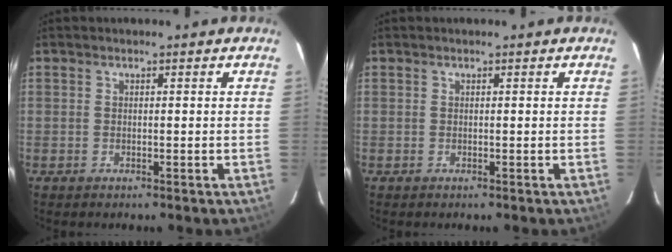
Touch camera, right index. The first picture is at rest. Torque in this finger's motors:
{"motor_torque": [0.00, 0.00, 0.00, 0.00]}